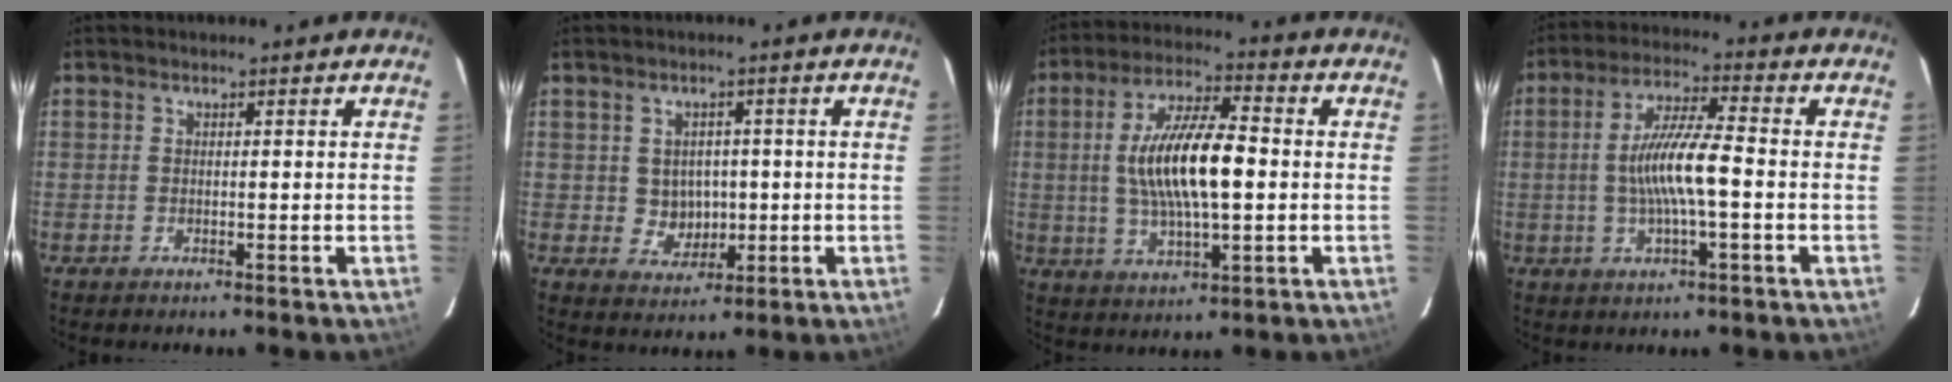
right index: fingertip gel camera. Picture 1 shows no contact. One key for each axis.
{"total": 4.9, "fx": 0.0, "fy": 4.6, "fz": 1.7, "tx": -0.035, "ty": 0.010, "tz": 0.013}
{"total": 14.6, "fx": 0.3, "fy": 4.8, "fz": 13.8, "tx": -0.260, "ty": 0.007, "tz": 0.008}
{"total": 10.2, "fx": -1.3, "fy": 1.6, "fz": 10.0, "tx": -0.190, "ty": 0.004, "tz": -0.022}